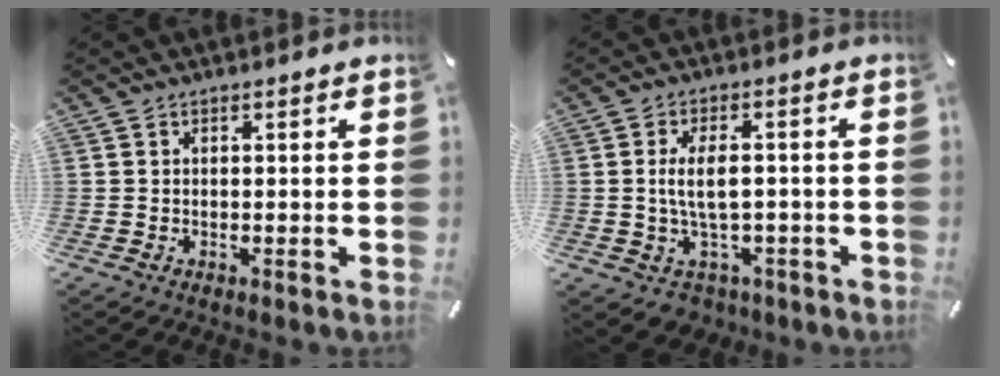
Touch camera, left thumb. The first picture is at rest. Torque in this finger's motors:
{"motor_torque": [0.21, 0.23, 0.37, -0.01, 0.17]}